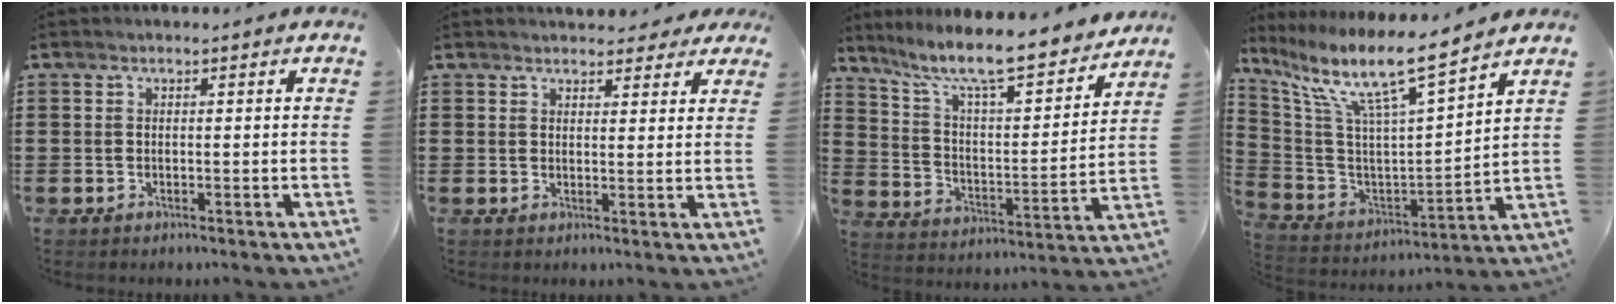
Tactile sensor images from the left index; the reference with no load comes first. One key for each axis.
{"total": 3.1, "fx": 2.8, "fy": 1.1, "fz": 0.7, "tx": -0.005, "ty": -0.007, "tz": 0.049}
{"total": 9.9, "fx": 8.7, "fy": 0.7, "fz": 4.8, "tx": -0.119, "ty": -0.061, "tz": 0.143}
{"total": 11.1, "fx": 7.9, "fy": 1.3, "fz": 7.7, "tx": -0.167, "ty": -0.049, "tz": 0.124}